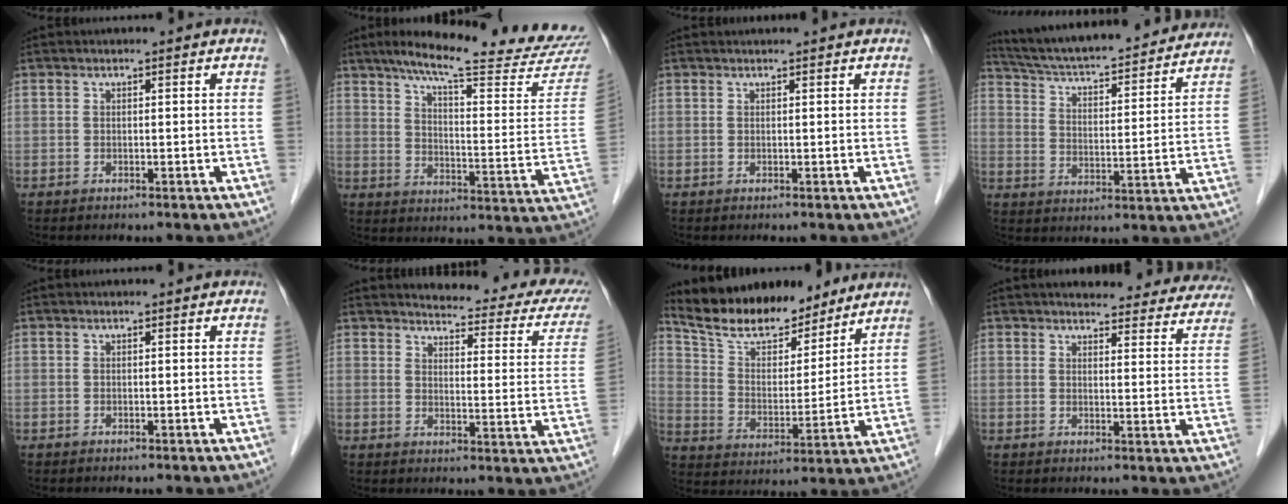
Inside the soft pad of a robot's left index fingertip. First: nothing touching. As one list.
[{"total": 24.2, "force": [21.1, 1.0, 11.8], "torque": [-0.166, -0.061, 0.270]}, {"total": 1.4, "force": [1.3, 0.1, 0.3], "torque": [-0.004, 0.019, 0.022]}, {"total": 25.2, "force": [22.8, 3.9, 9.9], "torque": [-0.165, -0.007, 0.314]}, {"total": 0.0}, {"total": 17.4, "force": [15.6, 3.5, 6.9], "torque": [-0.061, -0.059, 0.153]}, {"total": 15.2, "force": [13.3, 4.3, 5.8], "torque": [-0.095, 0.005, 0.232]}, {"total": 20.1, "force": [18.6, 4.9, 5.6], "torque": [-0.044, -0.031, 0.199]}]